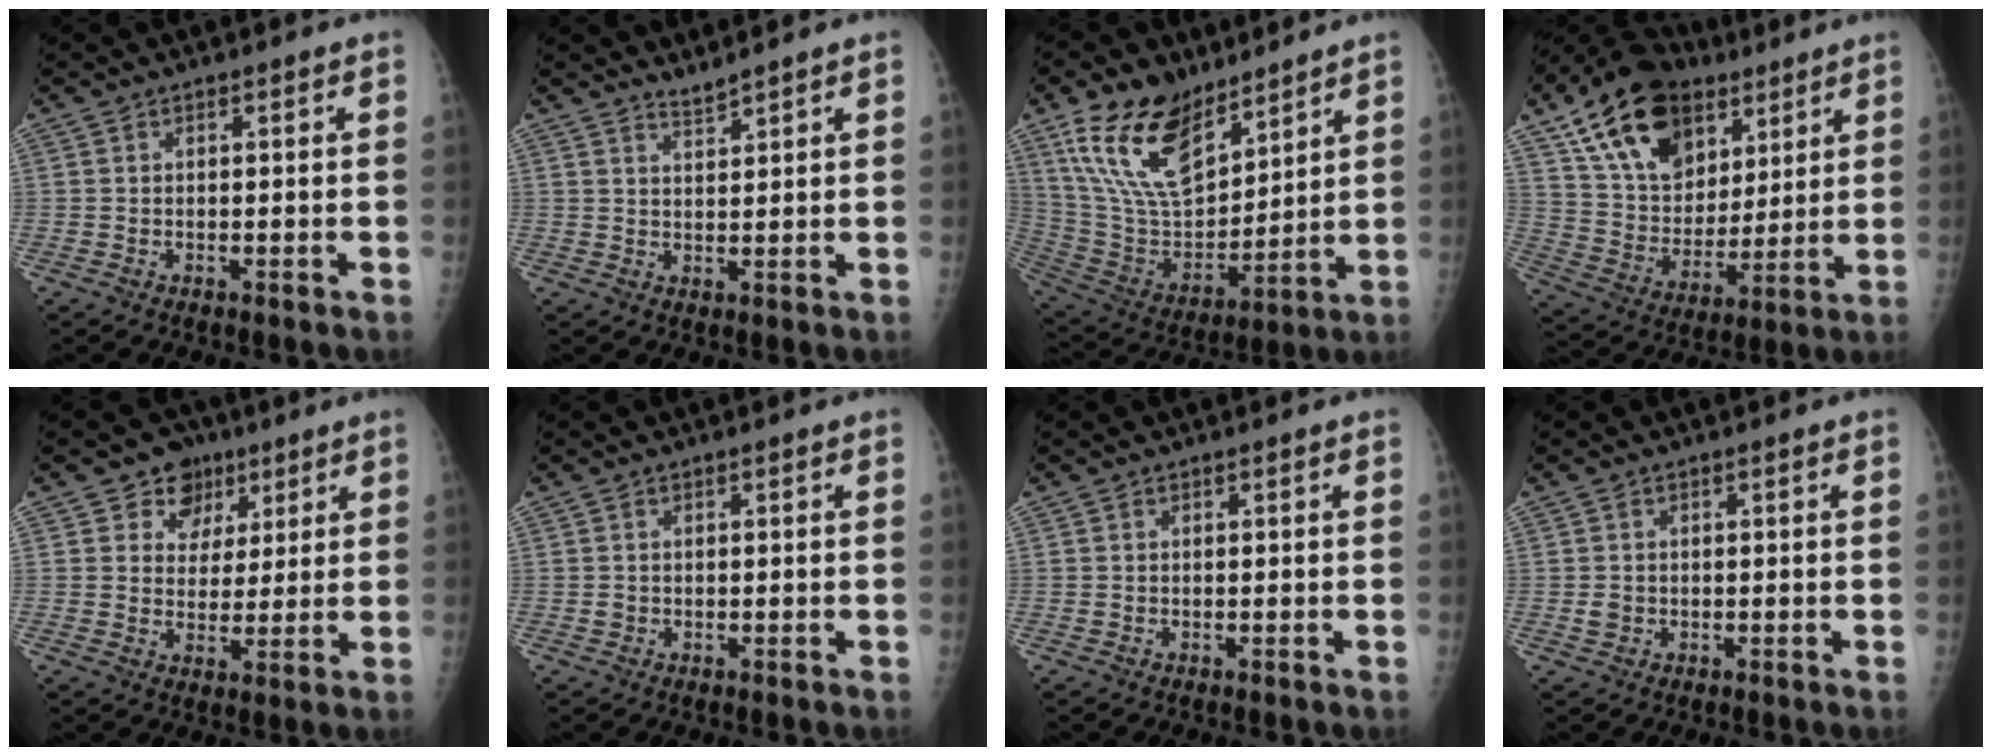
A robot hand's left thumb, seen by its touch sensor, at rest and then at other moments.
{"total": 2.0, "force": [2.0, -0.4, 0.2], "torque": [0.000, -0.018, 0.039]}
{"total": 18.6, "force": [11.9, 9.3, 10.9], "torque": [-0.168, -0.052, 0.242]}
{"total": 22.3, "force": [12.2, 14.3, 11.9], "torque": [-0.176, -0.031, 0.217]}
{"total": 7.3, "force": [4.0, 5.9, 1.4], "torque": [0.010, -0.014, 0.061]}
{"total": 1.1, "force": [-0.1, 1.1, 0.3], "torque": [-0.004, 0.002, 0.001]}
{"total": 0.6, "force": [0.1, 0.5, 0.2], "torque": [-0.001, 0.001, 0.002]}
{"total": 2.0, "force": [-0.3, 1.8, 0.9], "torque": [-0.009, 0.002, -0.001]}